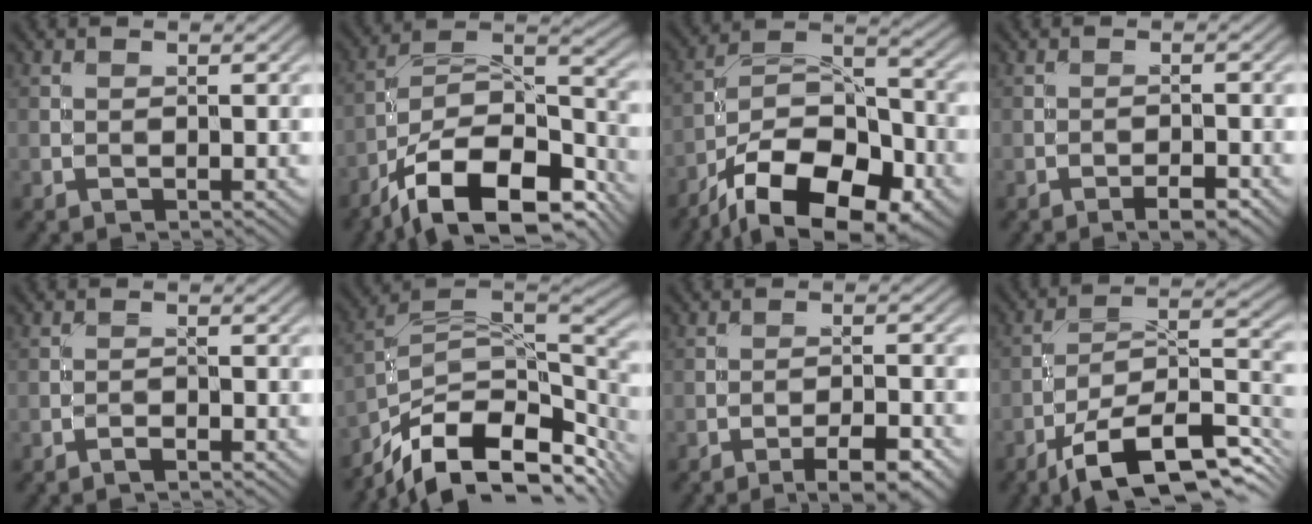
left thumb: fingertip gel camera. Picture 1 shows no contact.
{"total": 16.1, "force": [-11.0, 6.4, 9.8], "torque": [-0.191, -0.020, -0.180]}
{"total": 16.3, "force": [-10.4, 7.7, 9.9], "torque": [-0.181, -0.025, -0.174]}
{"total": 2.6, "force": [-1.8, 0.6, 1.8], "torque": [-0.030, 0.004, -0.030]}
{"total": 0.8, "force": [-0.8, 0.0, 0.2], "torque": [-0.004, 0.001, -0.017]}
{"total": 14.3, "force": [-7.7, 7.6, 9.4], "torque": [-0.186, -0.020, -0.135]}
{"total": 5.1, "force": [-3.4, 1.1, 3.6], "torque": [-0.058, 0.008, -0.050]}
{"total": 14.7, "force": [-9.1, 5.3, 10.3], "torque": [-0.178, -0.011, -0.159]}